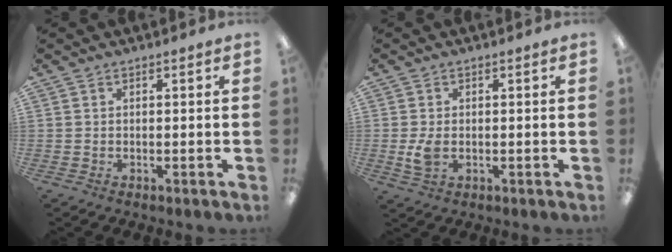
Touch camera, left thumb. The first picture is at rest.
{"total": 4.1, "force": [-0.2, 2.6, 3.1], "torque": [-0.061, -0.009, -0.010]}